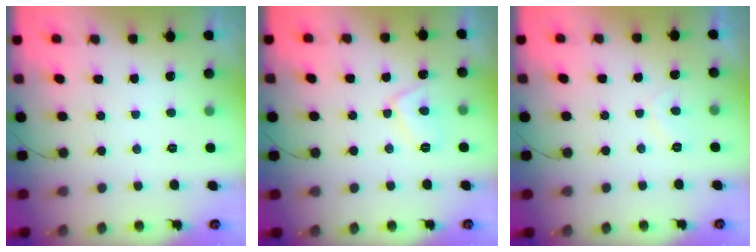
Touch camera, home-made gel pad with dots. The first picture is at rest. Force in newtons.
{"total": 6.5, "press": 6.5, "slide": 0.3}
{"total": 1.3, "press": 1.2, "slide": 0.6}